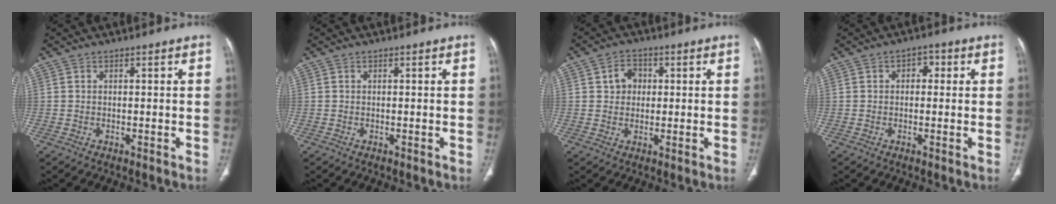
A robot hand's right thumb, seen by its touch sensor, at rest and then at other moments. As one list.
[{"total": 0.0}, {"total": 4.4, "force": [1.0, 3.7, 2.2], "torque": [-0.015, 0.005, 0.013]}, {"total": 2.9, "force": [0.7, 2.0, 2.0], "torque": [-0.011, 0.007, 0.004]}]